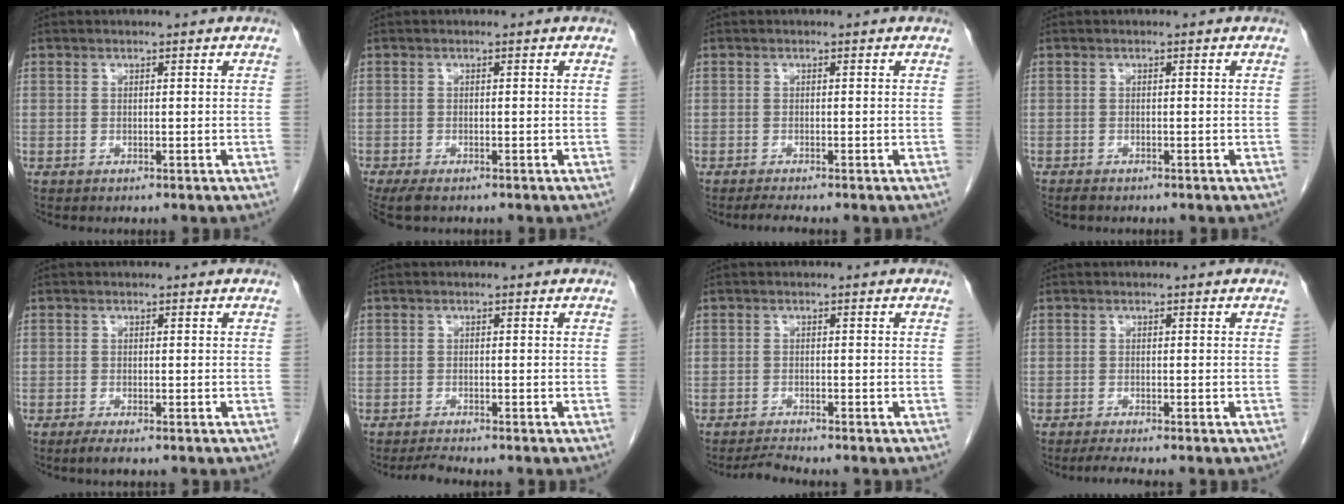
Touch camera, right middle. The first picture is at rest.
{"total": 3.5, "force": [-2.7, 1.1, 2.0], "torque": [-0.038, -0.012, -0.042]}
{"total": 1.5, "force": [-1.3, -0.4, 0.7], "torque": [-0.019, -0.005, -0.025]}
{"total": 1.1, "force": [-1.0, 0.3, 0.4], "torque": [-0.011, -0.003, -0.016]}
{"total": 1.3, "force": [-1.0, 0.1, 0.8], "torque": [-0.022, -0.005, -0.017]}
{"total": 1.2, "force": [-1.2, -0.3, 0.2], "torque": [-0.009, -0.009, -0.022]}
{"total": 1.6, "force": [-1.5, -0.4, 0.0], "torque": [-0.004, -0.013, -0.028]}
{"total": 1.9, "force": [-1.6, -0.4, 1.0], "torque": [-0.026, -0.007, -0.033]}